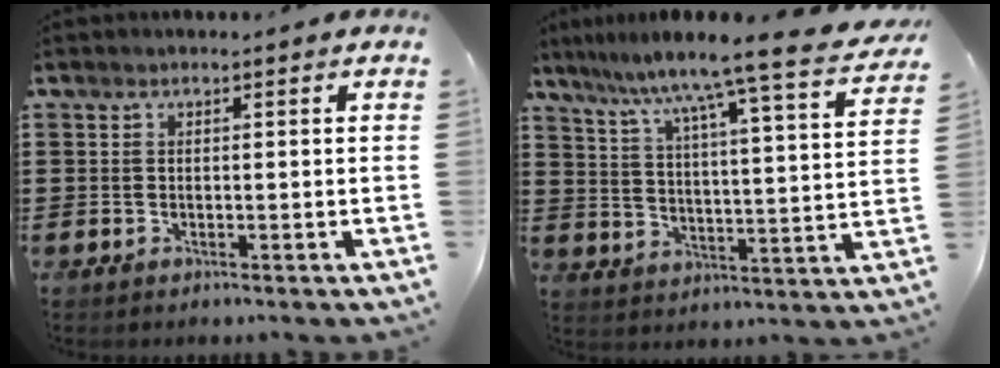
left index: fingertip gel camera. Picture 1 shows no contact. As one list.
[{"total": 8.0, "force": [7.1, -1.3, 3.6], "torque": [-0.093, -0.063, 0.106]}]